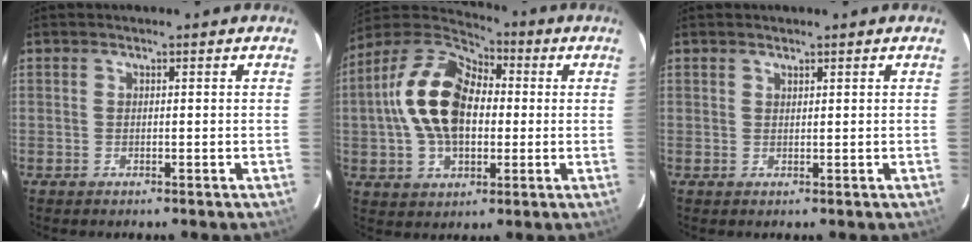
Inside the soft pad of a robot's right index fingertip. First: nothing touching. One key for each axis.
{"total": 18.6, "fx": 0.8, "fy": 11.7, "fz": 14.4, "tx": -0.294, "ty": 0.024, "tz": 0.009}
{"total": 0.6, "fx": 0.5, "fy": -0.1, "fz": -0.3, "tx": 0.006, "ty": 0.001, "tz": 0.010}